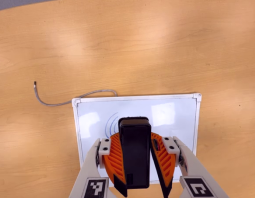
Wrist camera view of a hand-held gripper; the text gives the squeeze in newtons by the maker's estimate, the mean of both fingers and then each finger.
{"total": 10.4, "left": 9.2, "right": 11.7}